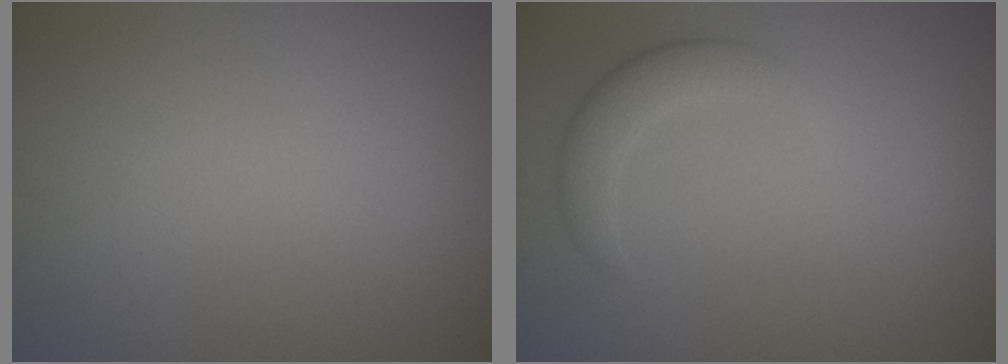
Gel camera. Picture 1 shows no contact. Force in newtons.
{"total": 2.7, "press": 2.7, "slide": 0.4}